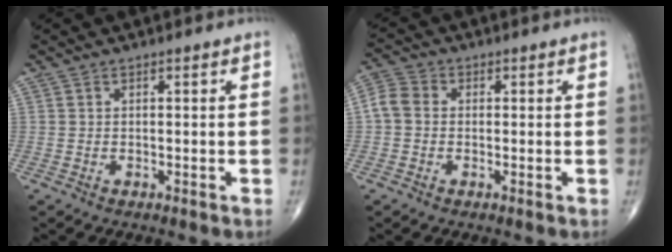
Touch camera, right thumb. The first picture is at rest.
{"total": 4.7, "force": [-0.1, 3.9, 2.7], "torque": [-0.052, 0.015, -0.012]}